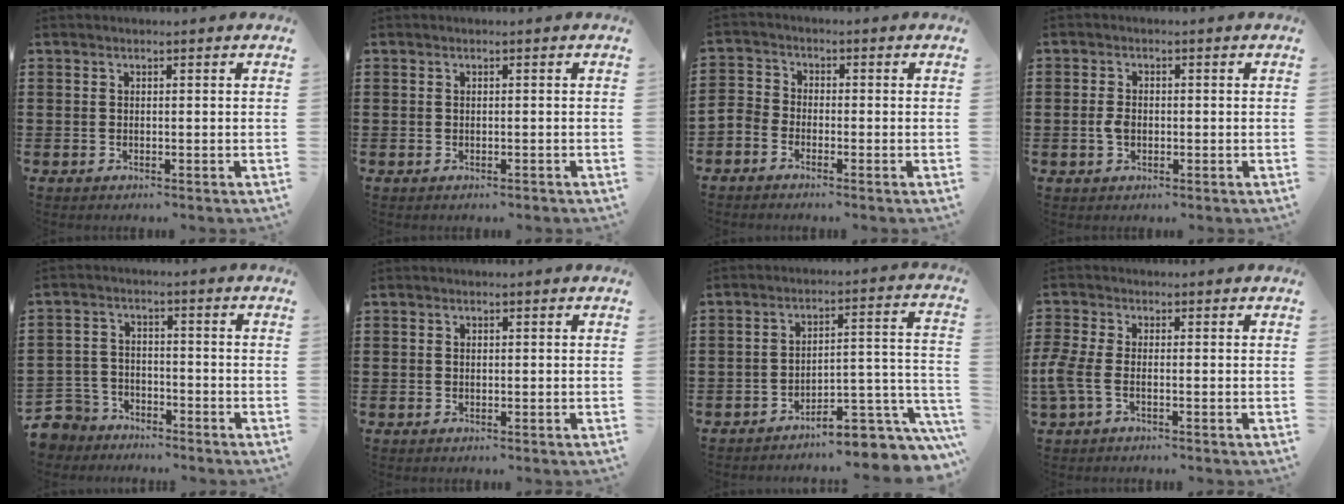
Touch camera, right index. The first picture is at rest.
{"total": 0.0}
{"total": 2.6, "force": [-2.3, 1.1, 0.1], "torque": [-0.016, 0.003, -0.052]}
{"total": 2.4, "force": [-0.4, 1.6, 1.8], "torque": [-0.042, 0.002, -0.010]}
{"total": 5.2, "force": [-4.7, 2.2, 0.2], "torque": [-0.038, 0.001, -0.106]}
{"total": 0.5, "force": [0.1, 0.4, 0.3], "torque": [-0.009, 0.000, 0.003]}
{"total": 7.6, "force": [-6.5, 1.6, 3.5], "torque": [-0.041, 0.002, -0.124]}
{"total": 3.8, "force": [-1.5, 1.5, 3.2], "torque": [-0.088, -0.010, -0.036]}